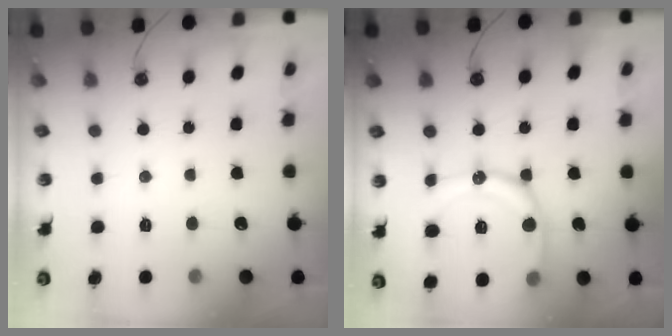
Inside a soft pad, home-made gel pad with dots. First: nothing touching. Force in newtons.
{"total": 15.4, "press": 15.4, "slide": 0.7}